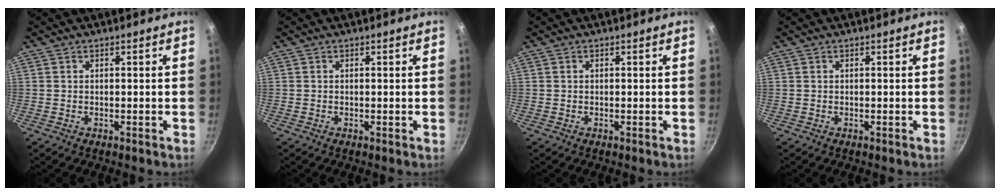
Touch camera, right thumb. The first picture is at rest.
{"total": 0.0}
{"total": 0.0}
{"total": 0.0}